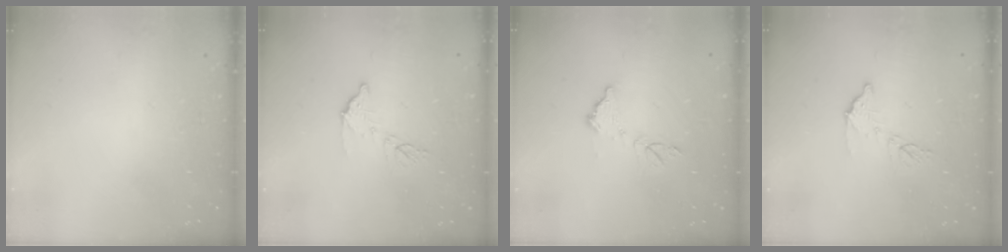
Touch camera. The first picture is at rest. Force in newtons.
{"total": 8.0, "press": 8.0, "slide": 0.4}
{"total": 9.4, "press": 9.4, "slide": 0.4}
{"total": 8.0, "press": 8.0, "slide": 0.4}